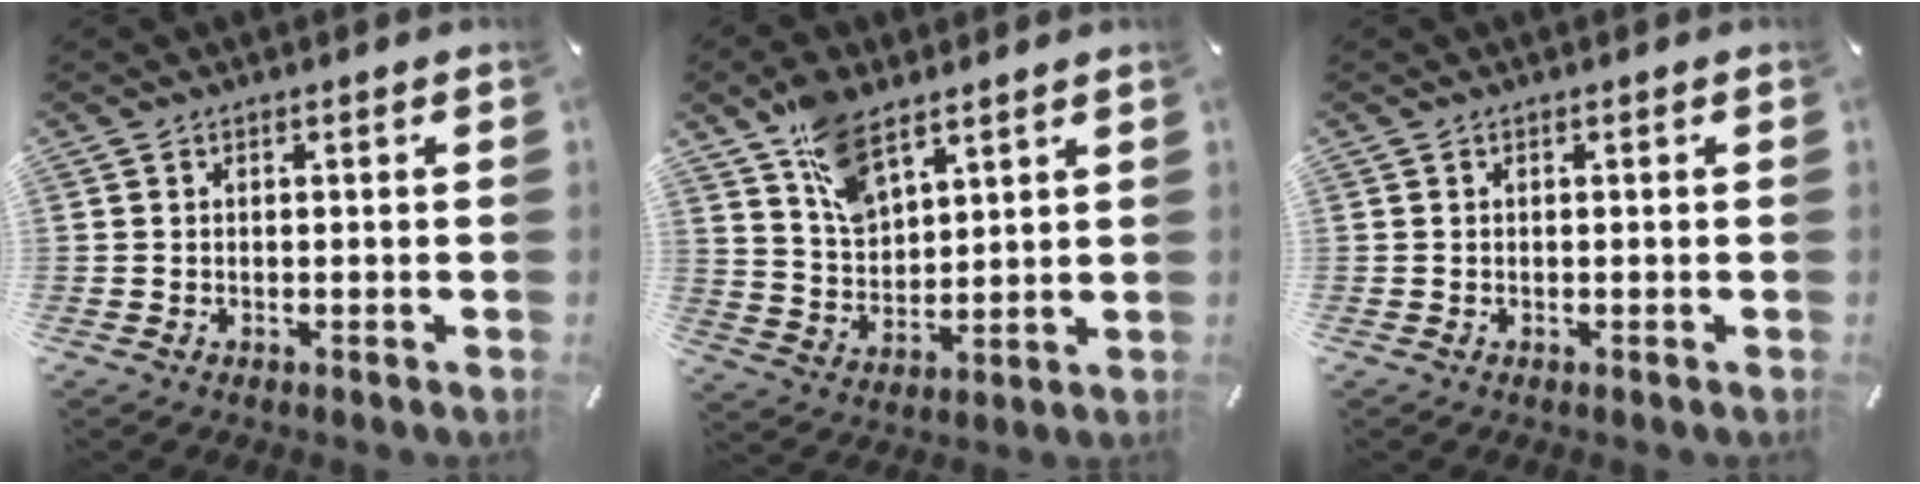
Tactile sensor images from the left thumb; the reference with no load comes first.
{"total": 10.6, "force": [7.3, 5.5, 5.5], "torque": [-0.112, -0.025, 0.138]}
{"total": 0.0}